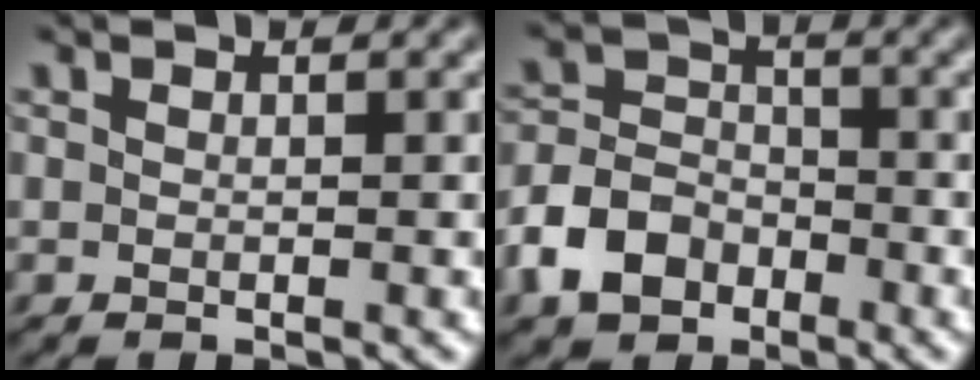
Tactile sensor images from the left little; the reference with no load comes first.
{"total": 5.2, "force": [-2.8, 3.7, 2.3], "torque": [-0.050, 0.002, -0.061]}